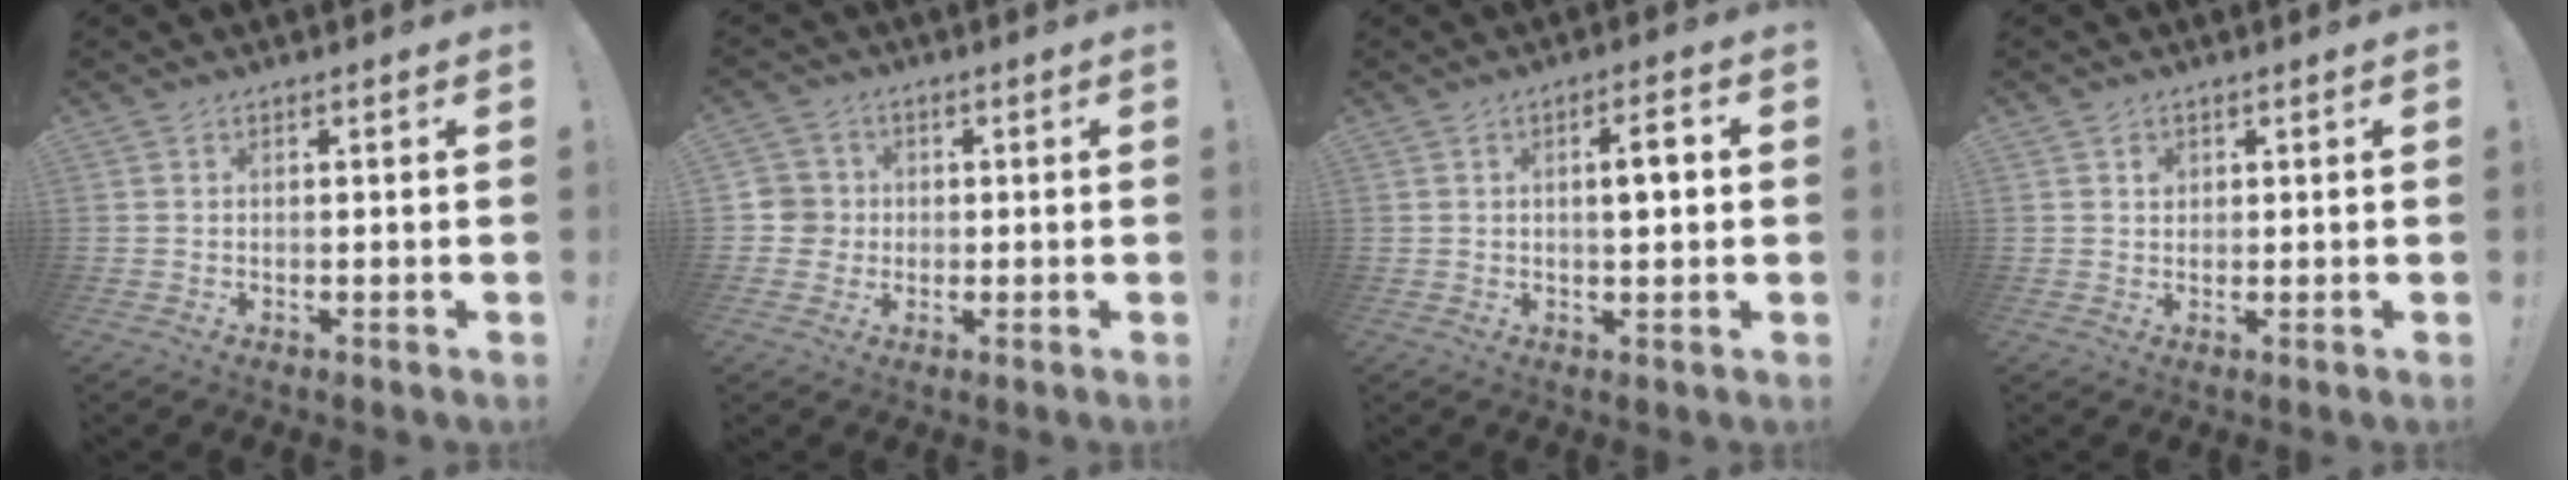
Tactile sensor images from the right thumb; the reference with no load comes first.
{"total": 5.5, "force": [0.1, 5.5, 1.0], "torque": [-0.021, 0.003, 0.002]}
{"total": 5.3, "force": [0.6, 1.2, 5.1], "torque": [-0.073, -0.003, 0.001]}
{"total": 1.4, "force": [0.6, 1.2, 0.3], "torque": [0.004, -0.003, 0.009]}